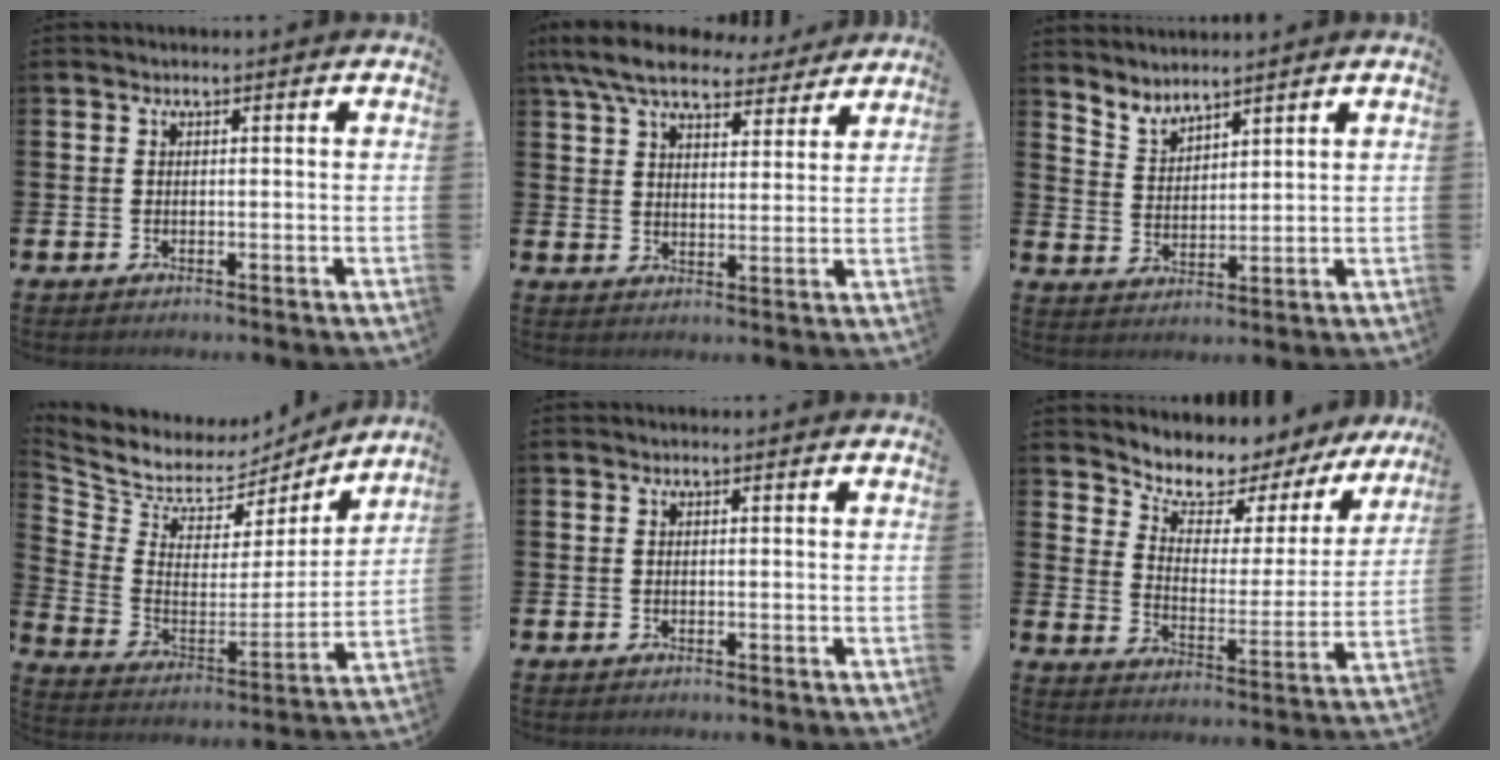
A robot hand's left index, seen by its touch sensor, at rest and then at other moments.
{"total": 8.5, "force": [7.5, 2.6, 3.0], "torque": [-0.072, -0.039, 0.135]}
{"total": 3.8, "force": [3.8, 0.1, -0.2], "torque": [-0.010, -0.026, 0.070]}
{"total": 7.1, "force": [6.5, 2.7, 0.5], "torque": [-0.056, -0.058, 0.109]}
{"total": 0.0}
{"total": 7.8, "force": [7.2, 2.6, 1.6], "torque": [-0.064, -0.058, 0.122]}